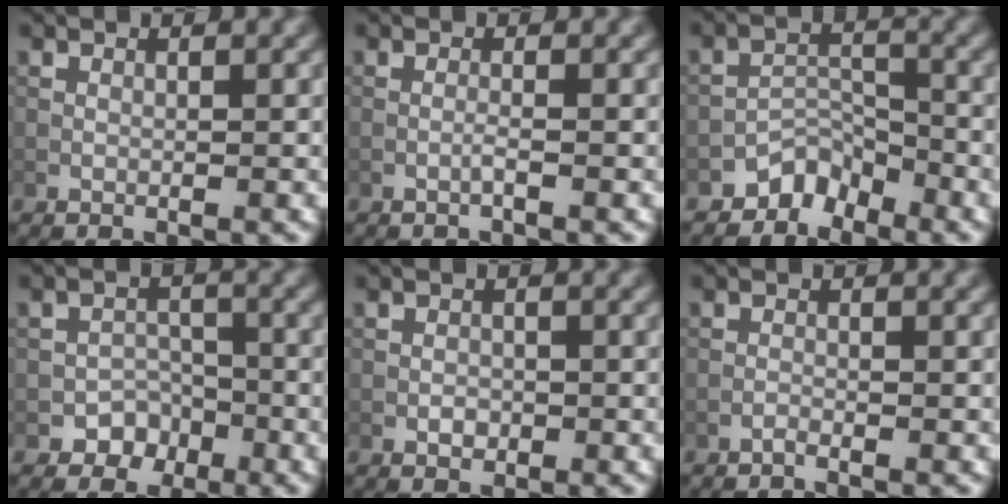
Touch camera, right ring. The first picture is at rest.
{"total": 0.6, "force": [-0.4, -0.1, 0.5], "torque": [-0.011, 0.003, -0.010]}
{"total": 3.0, "force": [-2.6, 1.3, 0.6], "torque": [0.002, 0.013, -0.050]}
{"total": 2.6, "force": [-1.7, 2.0, 0.4], "torque": [0.009, 0.011, -0.026]}
{"total": 1.0, "force": [-0.4, 0.7, 0.6], "torque": [-0.007, 0.000, -0.008]}
{"total": 0.6, "force": [-0.6, 0.0, 0.1], "torque": [-0.002, 0.002, -0.015]}